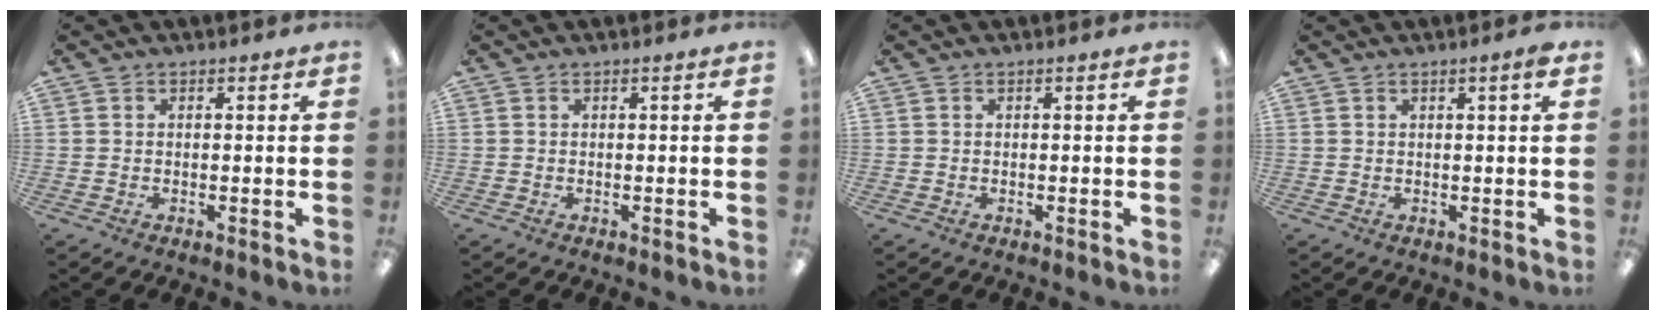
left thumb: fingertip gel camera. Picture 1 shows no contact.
{"total": 0.0}
{"total": 0.0}
{"total": 2.1, "force": [1.2, 0.1, 1.7], "torque": [-0.027, -0.002, 0.018]}